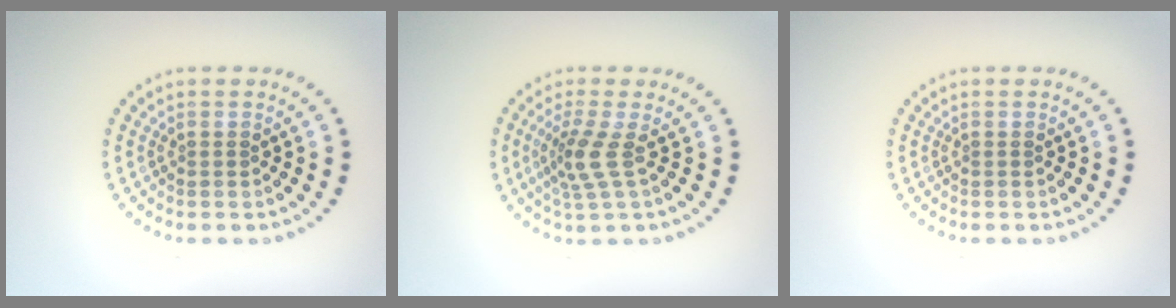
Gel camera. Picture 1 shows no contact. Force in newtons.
{"total": 2.7, "press": 1.9, "slide": 1.9}
{"total": 0.0}